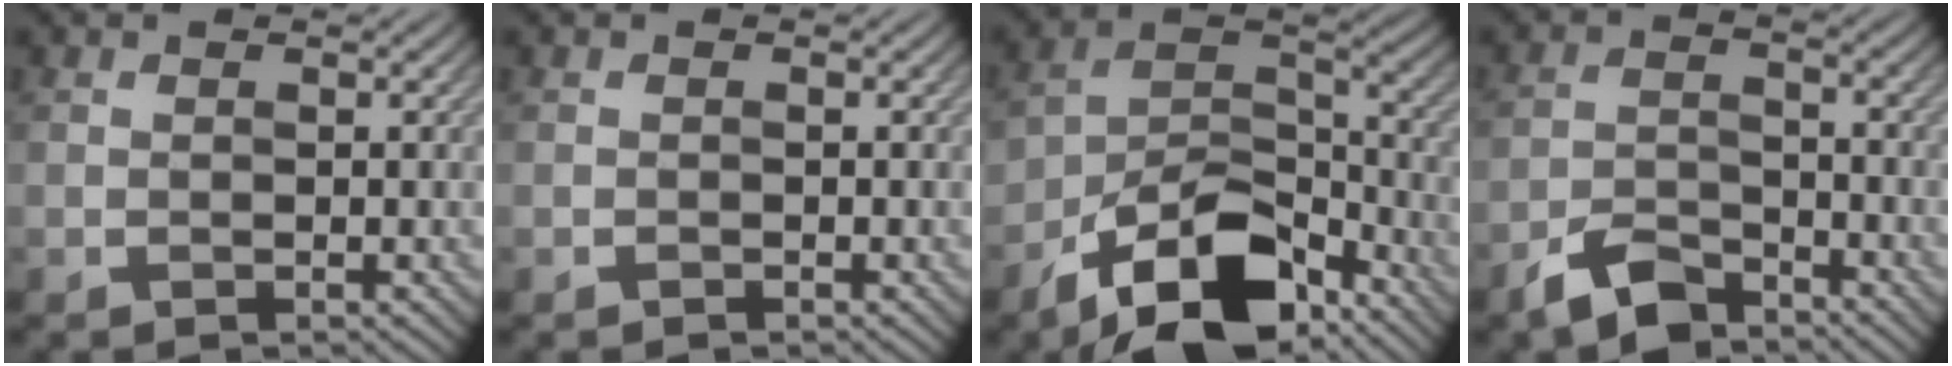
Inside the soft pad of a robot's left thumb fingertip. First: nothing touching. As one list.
[{"total": 0.0}, {"total": 12.6, "force": [-8.4, 6.2, 7.1], "torque": [-0.130, -0.011, -0.161]}, {"total": 5.6, "force": [-4.5, 2.1, 2.4], "torque": [-0.047, -0.005, -0.095]}]